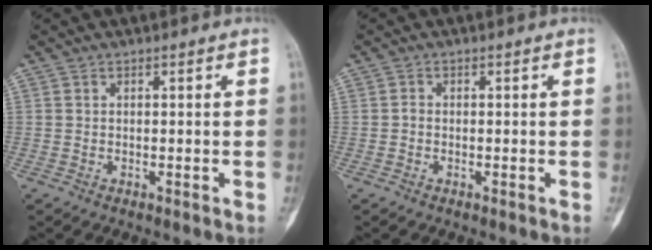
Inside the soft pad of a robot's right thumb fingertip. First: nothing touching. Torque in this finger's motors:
{"motor_torque": [-0.02, 0.01, 0.09, -0.07, 0.00]}